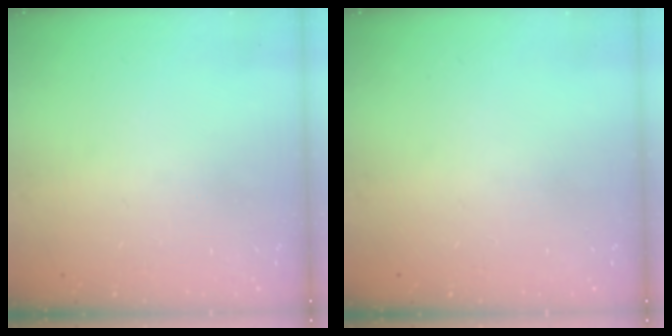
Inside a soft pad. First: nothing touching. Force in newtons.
{"total": 0.0}